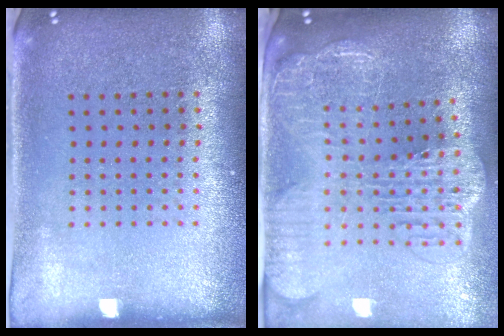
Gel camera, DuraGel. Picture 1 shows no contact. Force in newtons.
{"total": 3.4, "press": 2.7, "slide": 2.0}